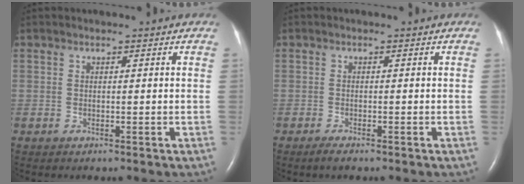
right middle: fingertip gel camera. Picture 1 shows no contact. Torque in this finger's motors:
{"motor_torque": [0.17, -0.13, -0.06, 0.00]}